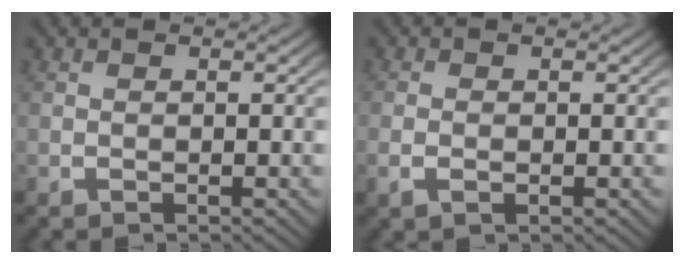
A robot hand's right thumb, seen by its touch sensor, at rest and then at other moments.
{"total": 1.1, "force": [-0.3, 0.7, 0.8], "torque": [-0.024, -0.005, -0.003]}